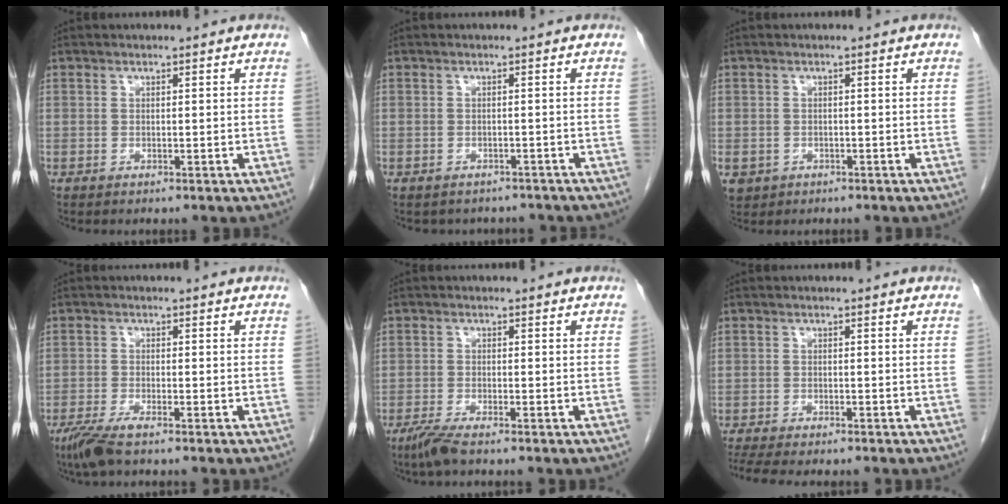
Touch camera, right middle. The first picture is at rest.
{"total": 4.5, "force": [-4.0, 2.1, 0.3], "torque": [-0.002, 0.009, -0.045]}
{"total": 4.0, "force": [-1.8, 3.4, 1.0], "torque": [-0.020, 0.000, -0.023]}
{"total": 4.2, "force": [-3.0, 0.4, 2.8], "torque": [-0.060, -0.011, -0.059]}
{"total": 3.0, "force": [-2.3, 0.1, 1.9], "torque": [-0.046, -0.008, -0.049]}
{"total": 8.2, "force": [-7.0, 1.5, 4.0], "torque": [-0.061, -0.009, -0.106]}